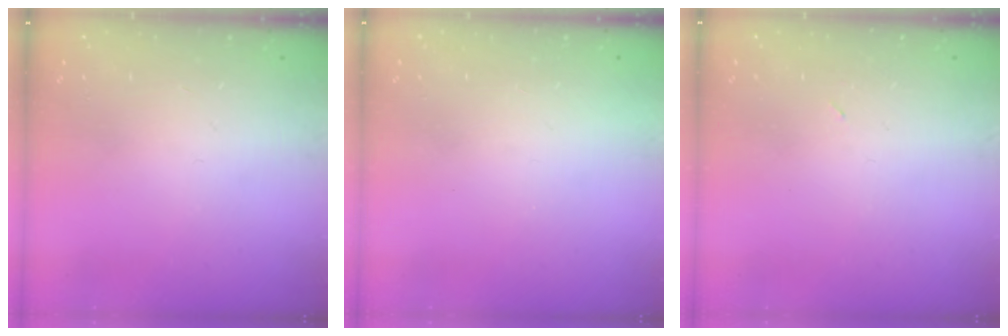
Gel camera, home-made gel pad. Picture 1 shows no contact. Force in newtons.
{"total": 1.5, "press": 1.5, "slide": 0.1}
{"total": 2.4, "press": 2.3, "slide": 0.8}